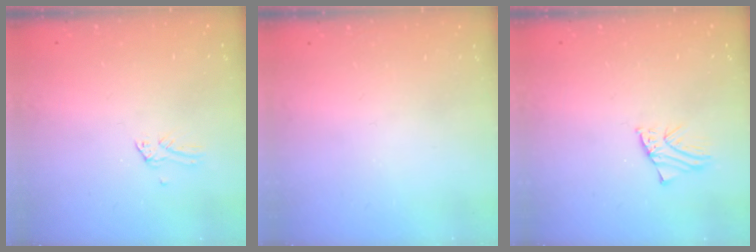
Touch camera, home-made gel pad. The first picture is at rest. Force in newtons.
{"total": 0.0}
{"total": 1.2, "press": 1.2, "slide": 0.0}